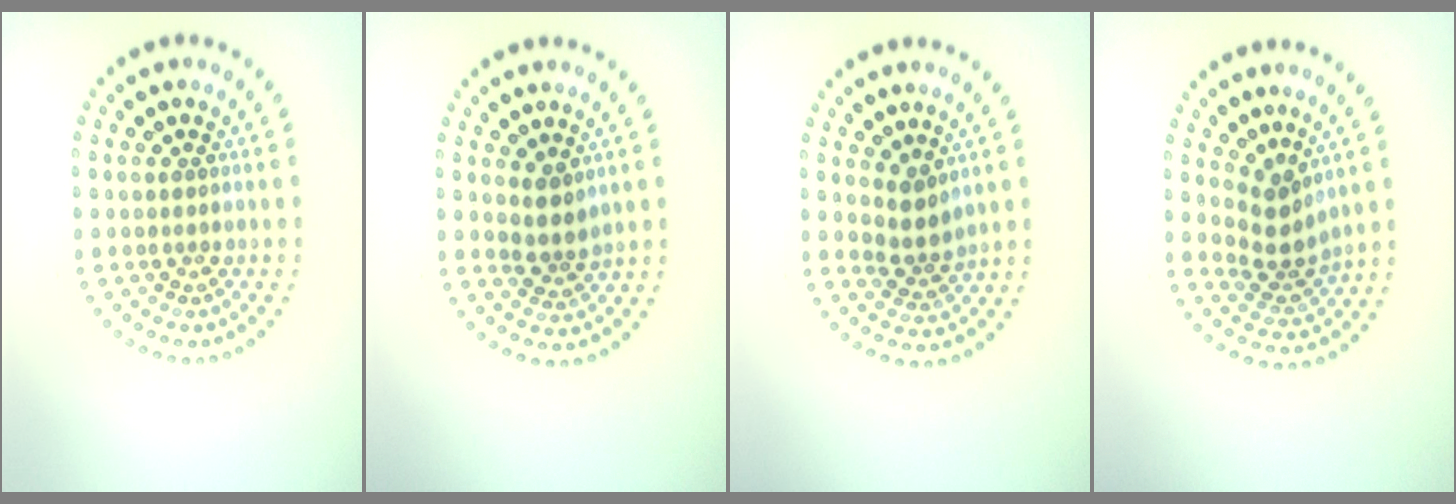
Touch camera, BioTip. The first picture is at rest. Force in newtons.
{"total": 2.0, "press": 1.5, "slide": 1.3}
{"total": 2.2, "press": 1.5, "slide": 1.6}
{"total": 2.9, "press": 1.9, "slide": 2.2}